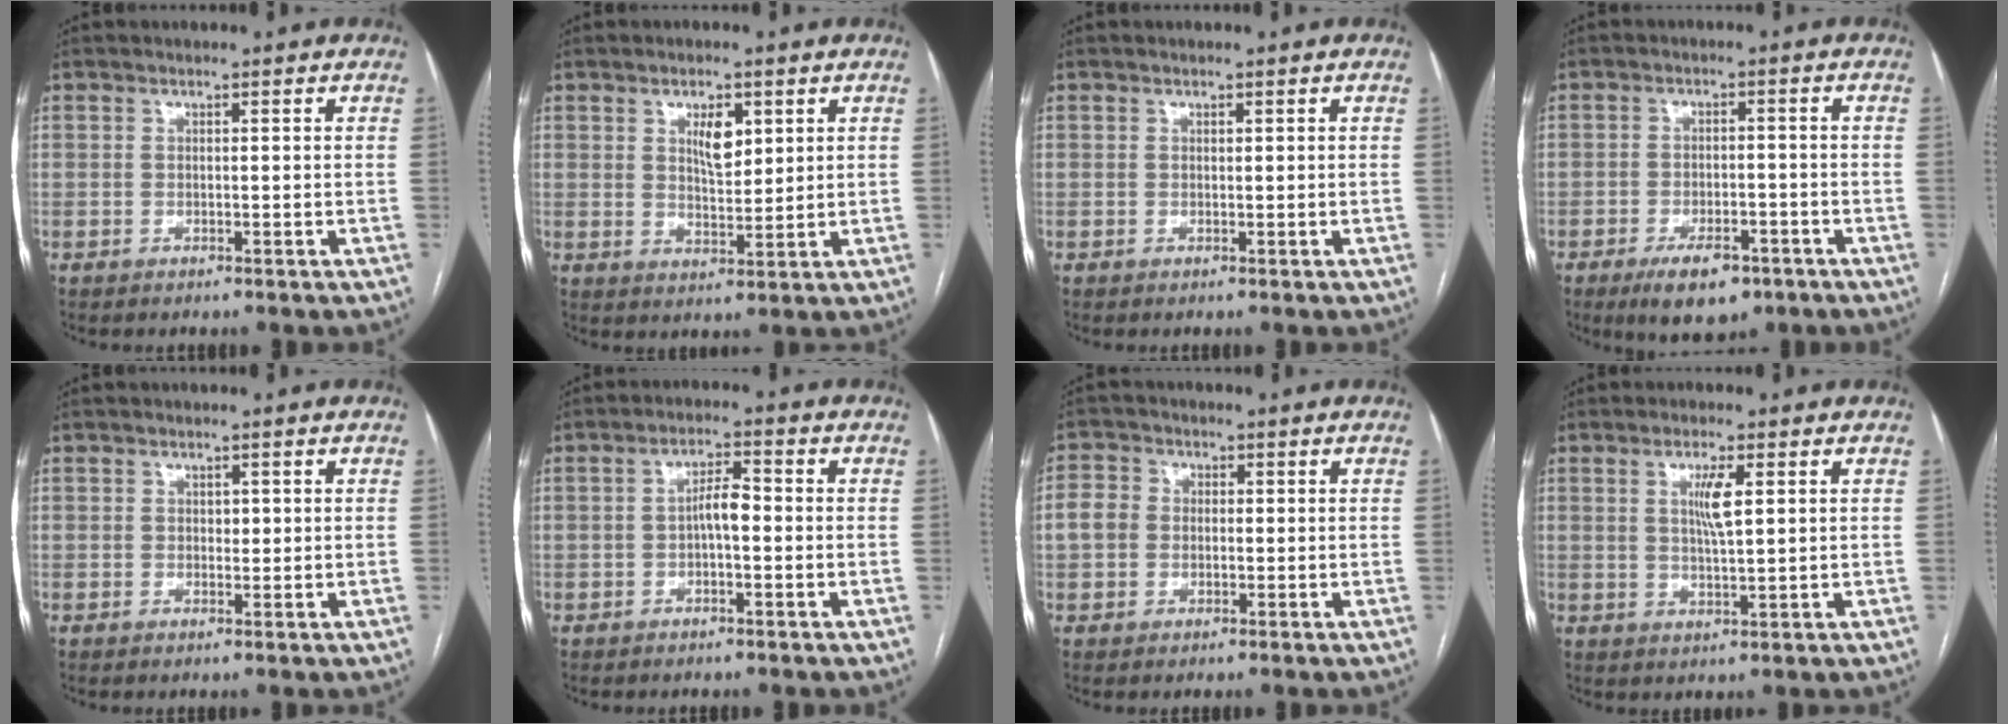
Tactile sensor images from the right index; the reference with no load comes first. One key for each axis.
{"total": 4.7, "fx": 2.0, "fy": 1.9, "fz": 3.8, "tx": -0.066, "ty": -0.002, "tz": 0.037}
{"total": 0.0}
{"total": 7.6, "fx": -4.8, "fy": 3.2, "fz": 4.9, "tx": -0.079, "ty": -0.004, "tz": -0.071}
{"total": 1.0, "fx": 0.2, "fy": 0.7, "fz": 0.7, "tx": -0.006, "ty": 0.000, "tz": 0.003}
{"total": 3.5, "fx": -0.5, "fy": 1.0, "fz": 3.3, "tx": -0.057, "ty": 0.012, "tz": -0.008}
{"total": 4.1, "fx": -0.2, "fy": 3.6, "fz": 1.9, "tx": -0.048, "ty": 0.019, "tz": -0.007}
{"total": 4.3, "fx": 1.3, "fy": 0.4, "fz": 4.1, "tx": -0.078, "ty": -0.002, "tz": 0.025}